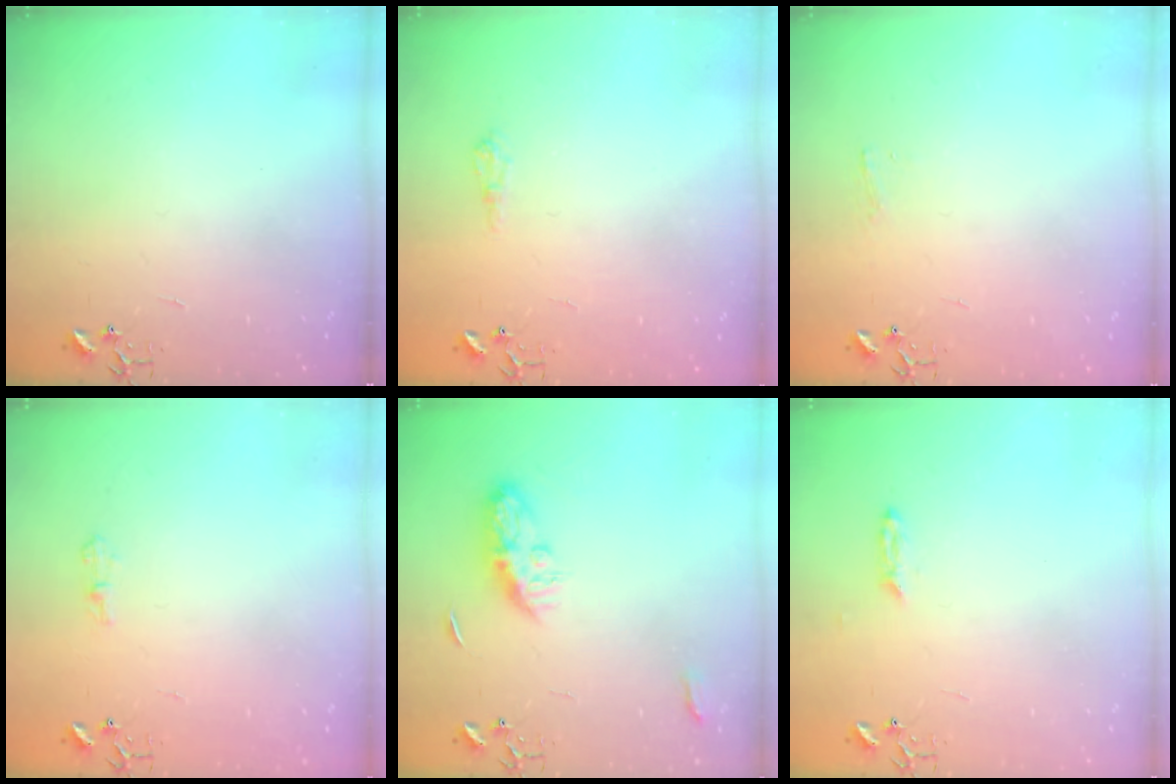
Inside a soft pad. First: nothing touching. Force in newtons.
{"total": 6.1, "press": 6.1, "slide": 0.7}
{"total": 3.7, "press": 3.6, "slide": 0.6}
{"total": 6.1, "press": 6.1, "slide": 0.6}
{"total": 8.2, "press": 8.1, "slide": 0.6}
{"total": 2.3, "press": 2.2, "slide": 0.4}